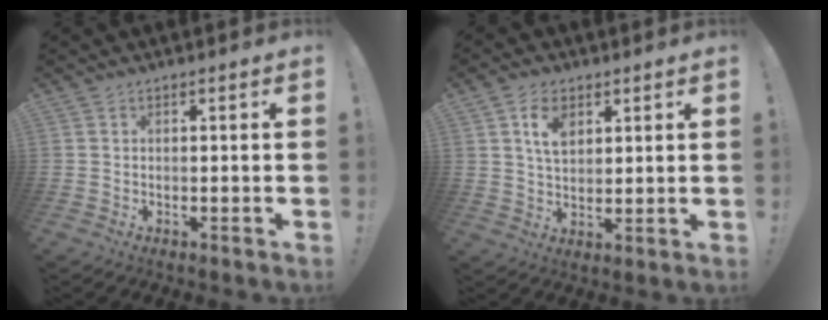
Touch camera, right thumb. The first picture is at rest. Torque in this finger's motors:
{"motor_torque": [0.78, 0.82, -0.05, 0.18, -0.01]}